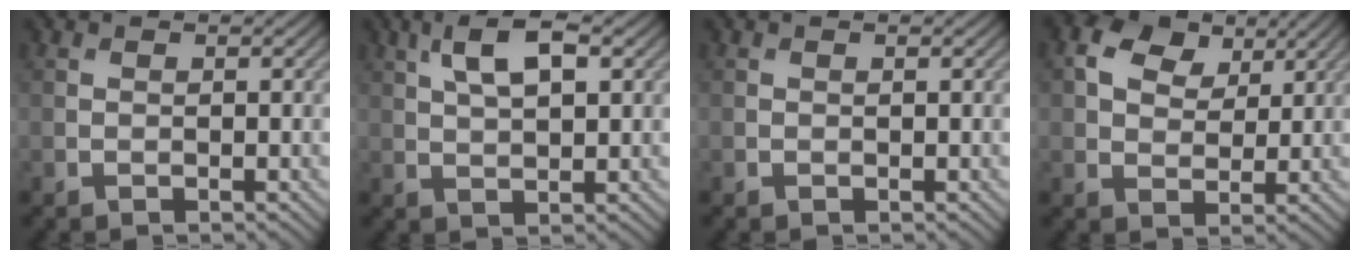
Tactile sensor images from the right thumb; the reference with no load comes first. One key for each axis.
{"total": 6.6, "fx": 2.8, "fy": 2.6, "fz": 5.4, "tx": -0.110, "ty": 0.006, "tz": 0.050}
{"total": 0.0}
{"total": 6.3, "fx": 2.9, "fy": 4.4, "fz": 3.5, "tx": -0.069, "ty": 0.006, "tz": 0.047}